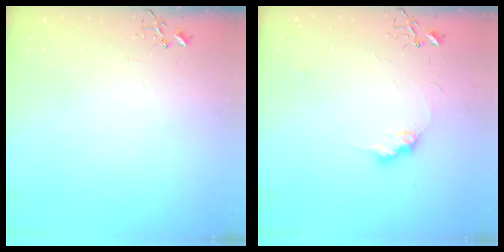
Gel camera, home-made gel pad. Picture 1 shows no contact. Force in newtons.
{"total": 8.9, "press": 8.9, "slide": 0.5}